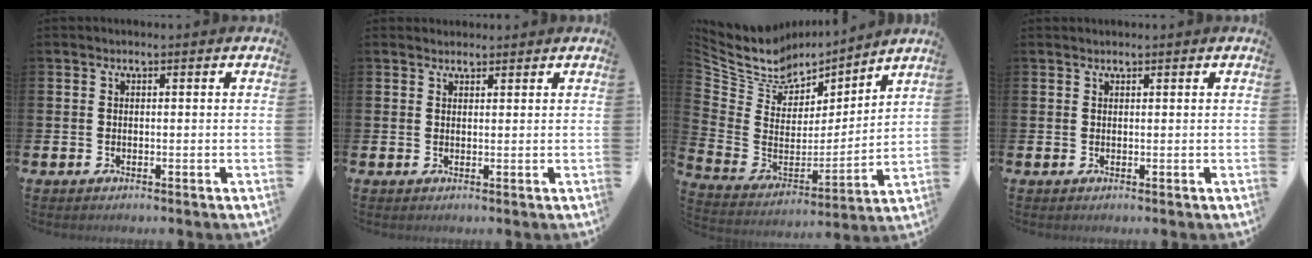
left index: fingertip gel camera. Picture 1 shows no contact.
{"total": 1.6, "force": [1.5, 0.5, -0.1], "torque": [0.006, -0.002, 0.027]}
{"total": 8.1, "force": [7.2, 3.7, 0.1], "torque": [-0.065, -0.057, 0.131]}
{"total": 0.6, "force": [0.6, 0.1, 0.0], "torque": [0.007, -0.003, 0.009]}